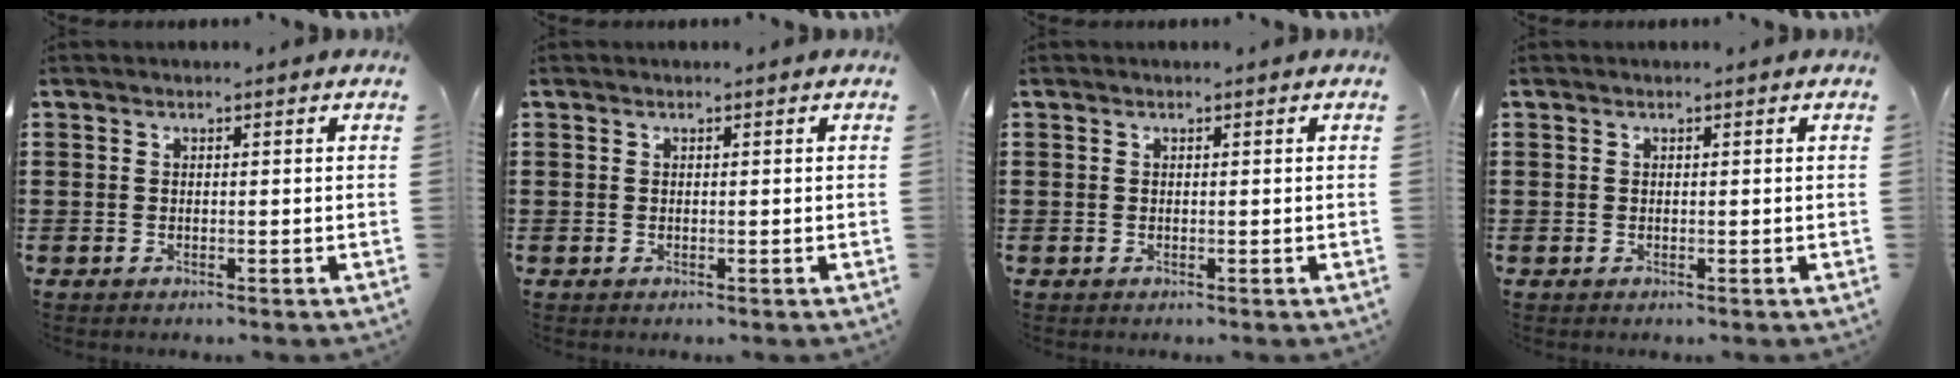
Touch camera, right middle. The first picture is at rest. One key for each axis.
{"total": 0.0}
{"total": 0.0}
{"total": 0.0}